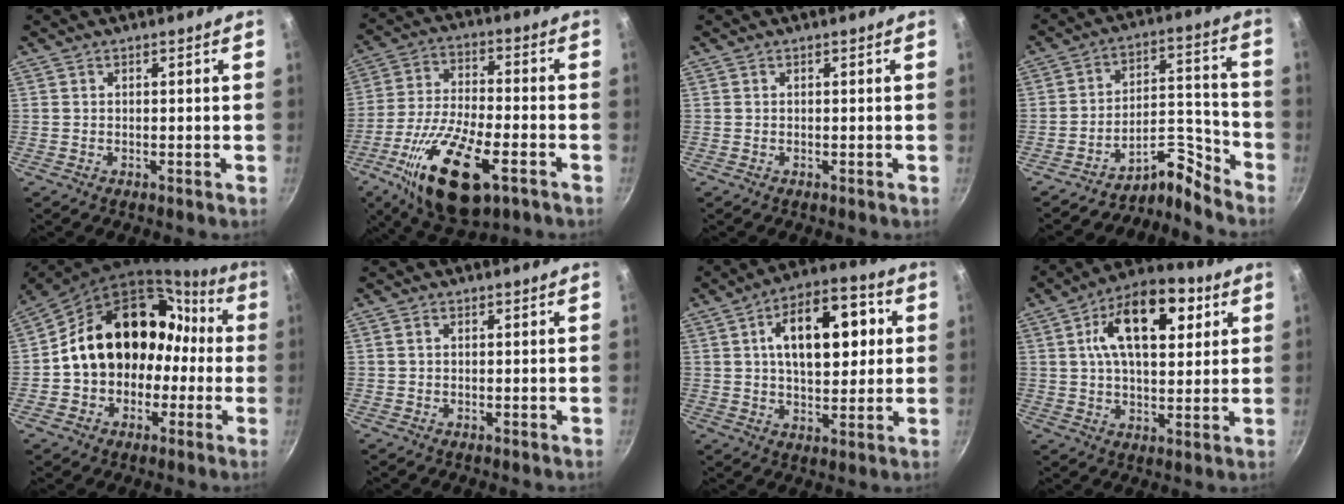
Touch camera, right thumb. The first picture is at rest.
{"total": 19.6, "force": [-8.7, 7.8, 15.7], "torque": [-0.285, 0.014, -0.157]}
{"total": 0.0}
{"total": 8.5, "force": [-8.1, 1.7, 1.8], "torque": [0.000, 0.107, -0.152]}
{"total": 20.9, "force": [-0.4, 16.6, 12.6], "torque": [-0.163, 0.082, 0.003]}
{"total": 0.7, "force": [0.2, 0.5, 0.5], "torque": [-0.009, 0.004, 0.002]}
{"total": 16.7, "force": [3.5, 9.0, 13.6], "torque": [-0.171, 0.010, 0.047]}
{"total": 17.3, "force": [5.6, 9.3, 13.4], "torque": [-0.182, -0.003, 0.077]}